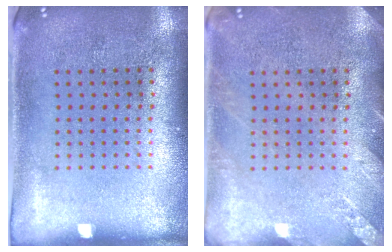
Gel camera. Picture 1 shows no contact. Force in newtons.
{"total": 1.9, "press": 1.9, "slide": 0.2}